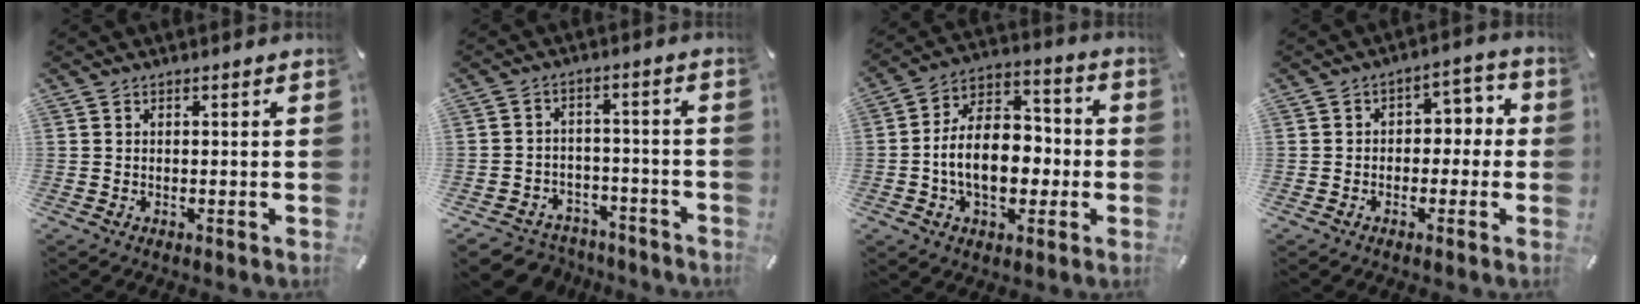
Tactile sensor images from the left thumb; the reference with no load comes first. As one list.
[{"total": 5.9, "force": [-3.7, 4.3, 1.2], "torque": [-0.028, 0.022, -0.071]}, {"total": 14.4, "force": [-2.9, 9.9, 10.0], "torque": [-0.177, 0.017, -0.053]}, {"total": 5.0, "force": [-1.7, 3.8, 2.7], "torque": [-0.027, 0.013, -0.043]}]